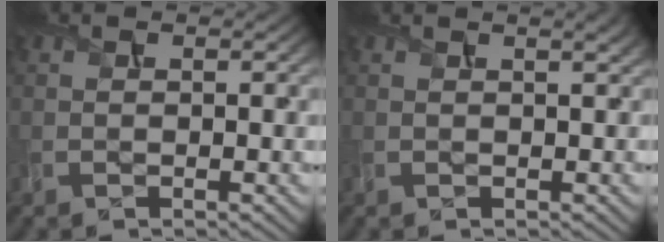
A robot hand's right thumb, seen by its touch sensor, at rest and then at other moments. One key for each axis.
{"total": 2.3, "fx": 1.3, "fy": 0.6, "fz": 1.7, "tx": -0.026, "ty": 0.010, "tz": 0.009}